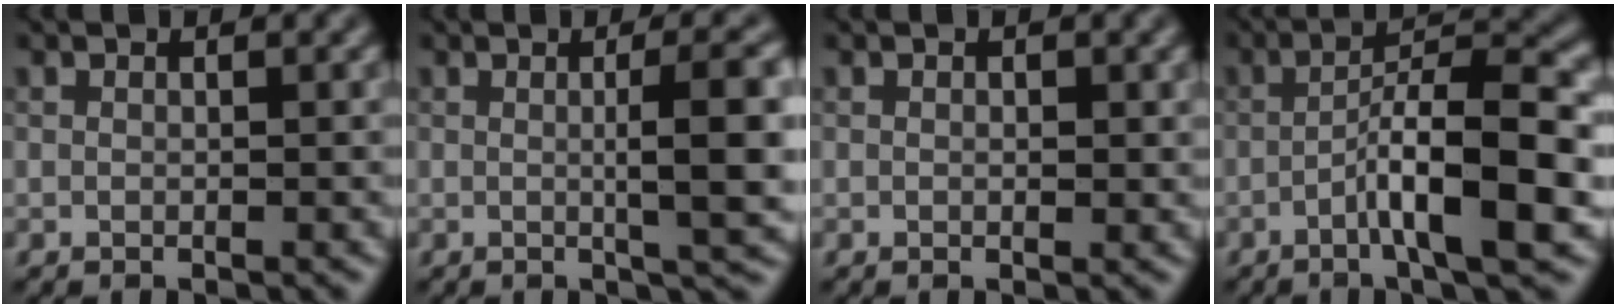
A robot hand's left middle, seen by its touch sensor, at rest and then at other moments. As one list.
[{"total": 6.2, "force": [0.2, 1.2, 6.0], "torque": [-0.084, 0.007, 0.002]}, {"total": 0.6, "force": [0.2, 0.4, 0.4], "torque": [-0.004, -0.002, 0.001]}, {"total": 7.9, "force": [-2.7, 1.5, 7.3], "torque": [-0.113, 0.018, -0.051]}]